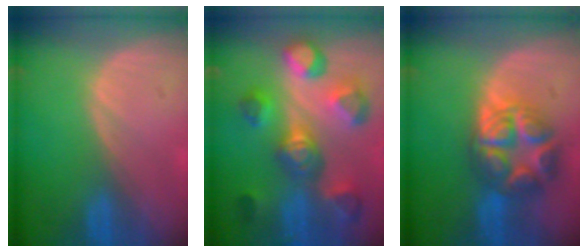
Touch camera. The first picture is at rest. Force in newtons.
{"total": 11.1, "press": 10.1, "slide": 4.6}
{"total": 9.0, "press": 9.0, "slide": 0.5}